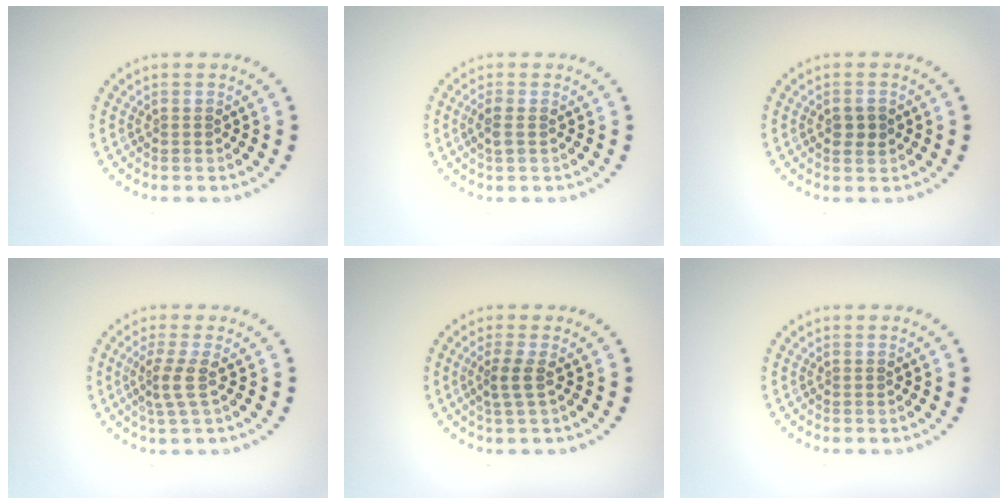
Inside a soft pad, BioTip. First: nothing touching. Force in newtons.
{"total": 1.4, "press": 1.3, "slide": 0.3}
{"total": 1.6, "press": 1.6, "slide": 0.1}
{"total": 2.2, "press": 1.6, "slide": 1.6}
{"total": 1.9, "press": 1.3, "slide": 1.3}
{"total": 0.0}